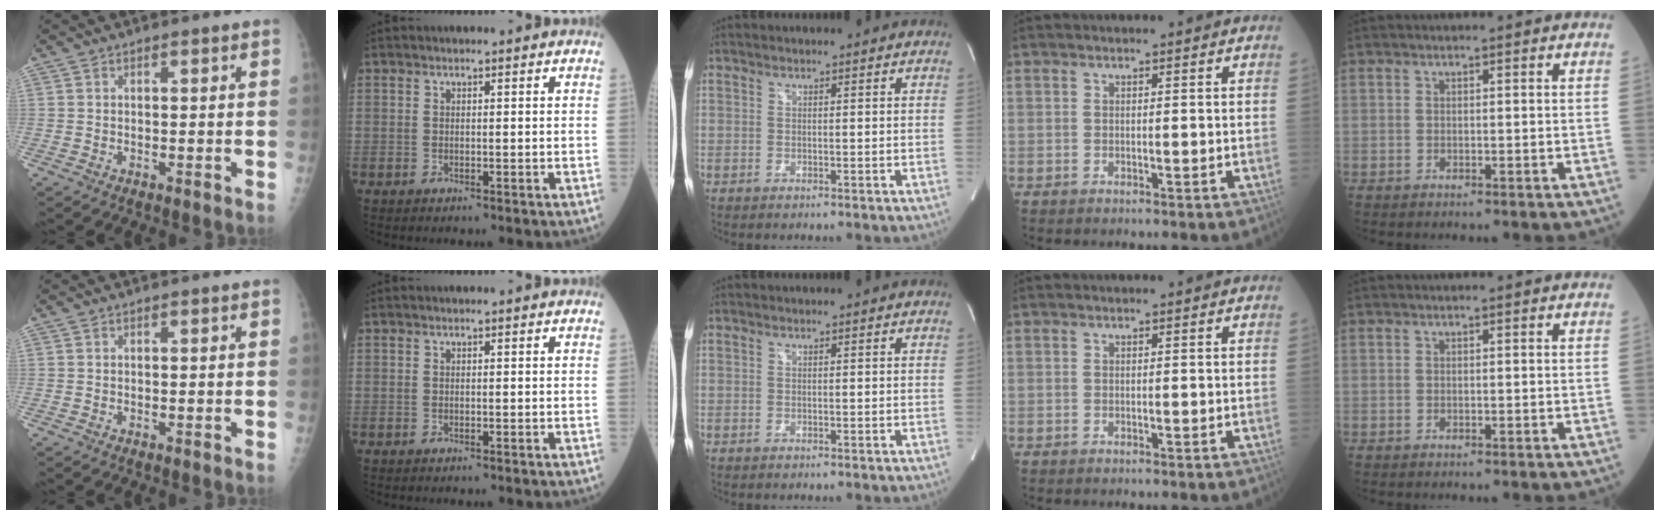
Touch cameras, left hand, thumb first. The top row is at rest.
{}